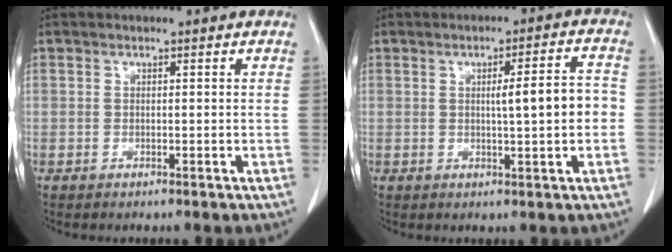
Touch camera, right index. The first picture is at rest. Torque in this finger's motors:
{"motor_torque": [0.34, 0.08, 0.18, 0.04]}